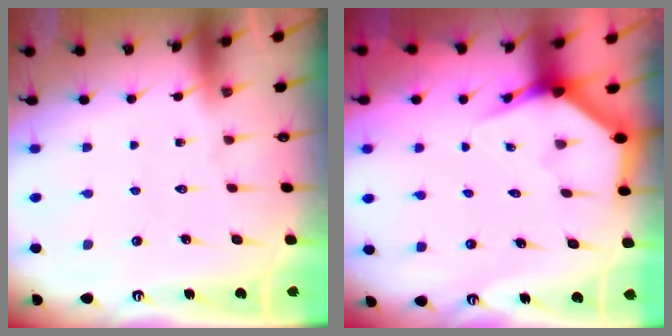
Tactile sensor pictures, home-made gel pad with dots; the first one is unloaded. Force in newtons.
{"total": 3.9, "press": 3.9, "slide": 0.2}